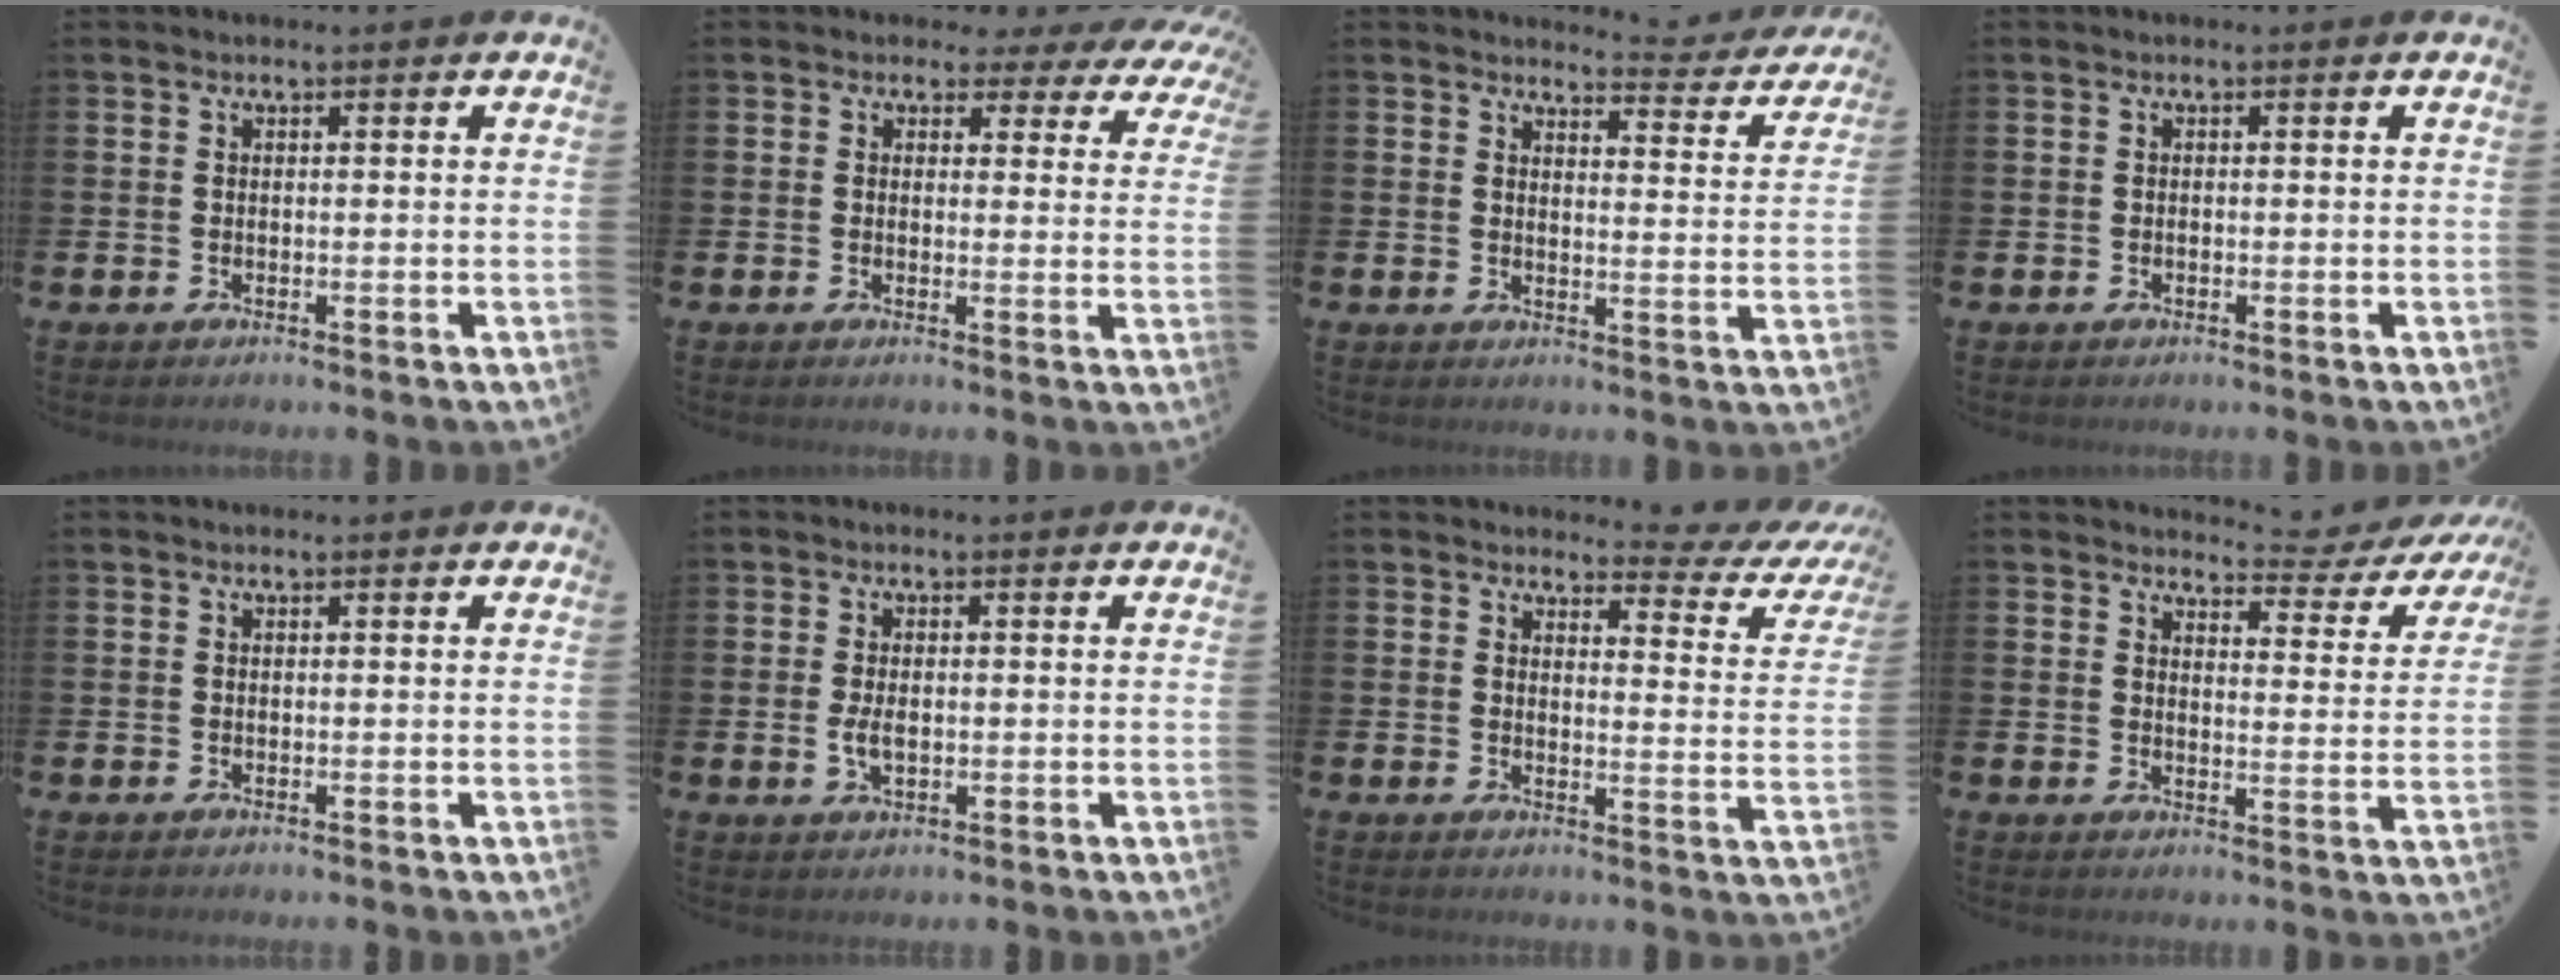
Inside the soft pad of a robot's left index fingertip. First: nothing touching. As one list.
[{"total": 2.2, "force": [1.3, 1.7, 0.4], "torque": [-0.005, -0.014, 0.012]}, {"total": 3.4, "force": [3.3, 0.5, 0.3], "torque": [0.004, -0.034, 0.049]}, {"total": 0.0}, {"total": 0.0}, {"total": 2.5, "force": [-0.2, 1.3, 2.1], "torque": [-0.034, 0.001, -0.005]}, {"total": 3.0, "force": [2.6, 1.2, 1.0], "torque": [-0.010, -0.027, 0.033]}, {"total": 3.8, "force": [3.4, 1.2, 1.0], "torque": [-0.018, -0.031, 0.052]}]